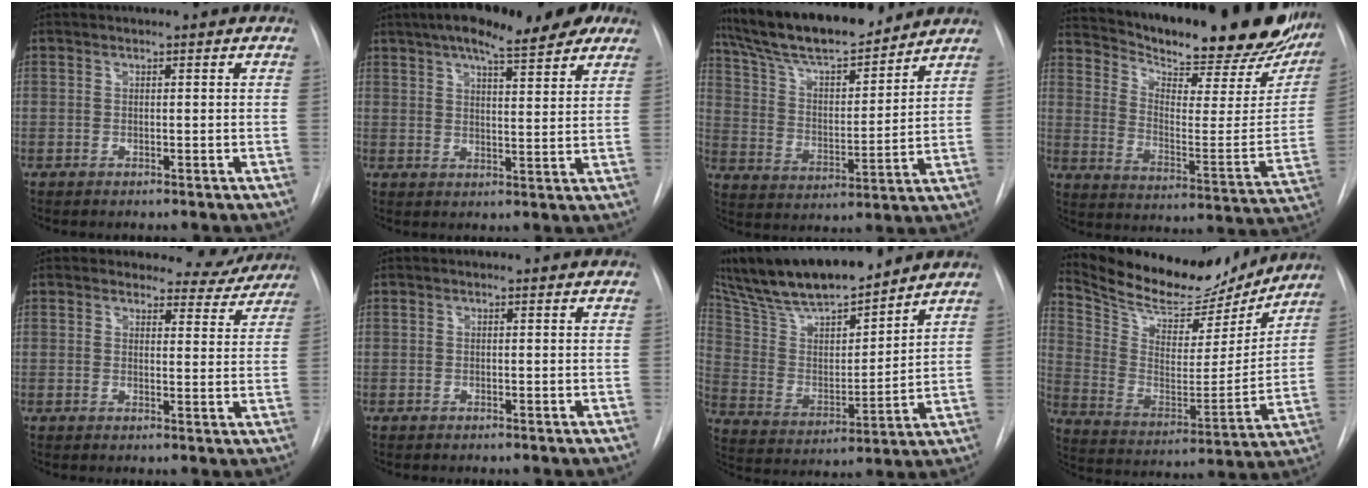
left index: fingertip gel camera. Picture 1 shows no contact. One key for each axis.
{"total": 16.1, "fx": 11.6, "fy": 3.6, "fz": 10.5, "tx": -0.167, "ty": 0.027, "tz": 0.154}
{"total": 17.3, "fx": 15.1, "fy": 2.9, "fz": 7.8, "tx": -0.140, "ty": 0.007, "tz": 0.261}
{"total": 30.2, "fx": 25.7, "fy": 7.3, "fz": 14.2, "tx": -0.233, "ty": -0.071, "tz": 0.336}
{"total": 5.7, "fx": 5.3, "fy": 2.1, "fz": -0.5, "tx": 0.024, "ty": -0.024, "tz": 0.043}
{"total": 0.0}
{"total": 20.2, "fx": 17.2, "fy": 3.7, "fz": 9.9, "tx": -0.180, "ty": 0.012, "tz": 0.308}
{"total": 19.1, "fx": 17.8, "fy": 5.2, "fz": 4.8, "tx": -0.091, "ty": -0.026, "tz": 0.282}